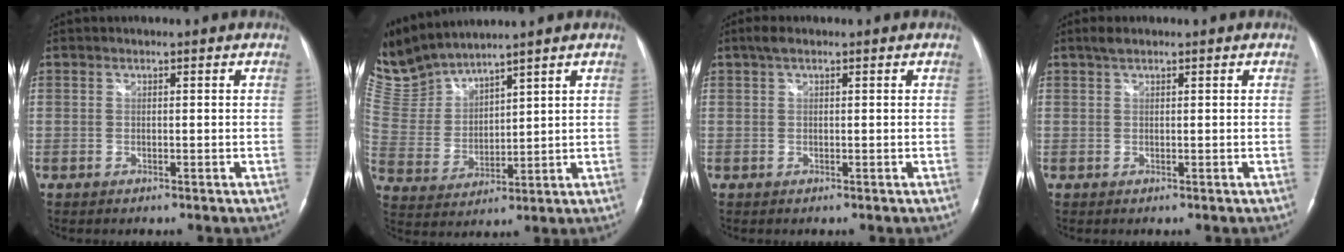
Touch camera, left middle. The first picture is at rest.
{"total": 10.5, "force": [10.3, 0.5, 1.9], "torque": [-0.068, 0.011, 0.229]}
{"total": 1.7, "force": [1.1, 0.5, 1.2], "torque": [-0.028, 0.018, 0.020]}
{"total": 1.5, "force": [1.1, 0.4, 0.9], "torque": [-0.023, 0.010, 0.023]}